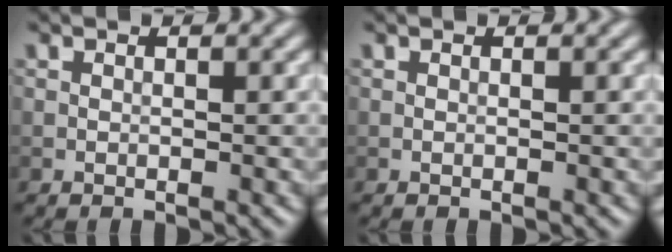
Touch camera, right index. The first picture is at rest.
{"total": 0.0}